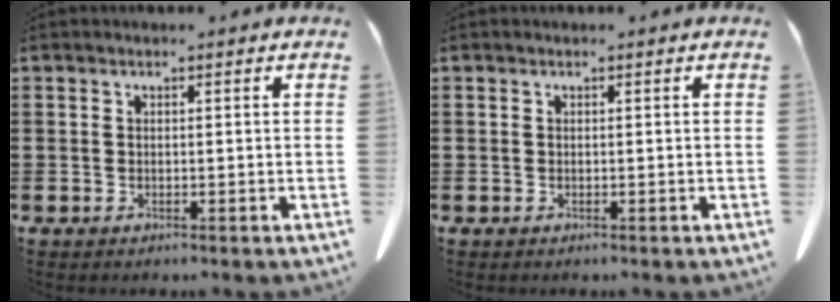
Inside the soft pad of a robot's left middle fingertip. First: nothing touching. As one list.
[{"total": 0.0}]